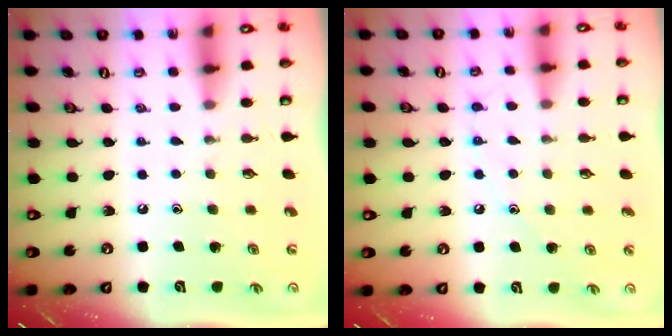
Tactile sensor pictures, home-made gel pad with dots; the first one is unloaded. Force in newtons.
{"total": 6.4, "press": 6.4, "slide": 0.7}